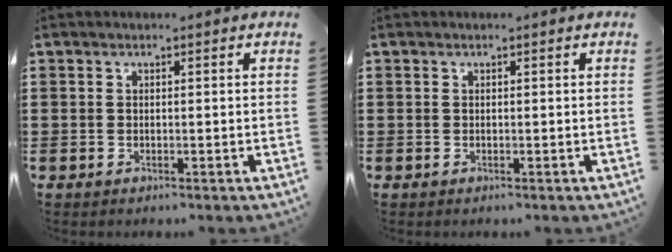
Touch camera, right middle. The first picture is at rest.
{"total": 0.0}